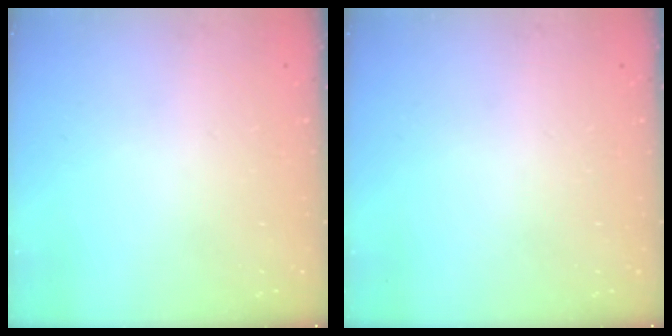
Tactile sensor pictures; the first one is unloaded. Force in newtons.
{"total": 0.0}